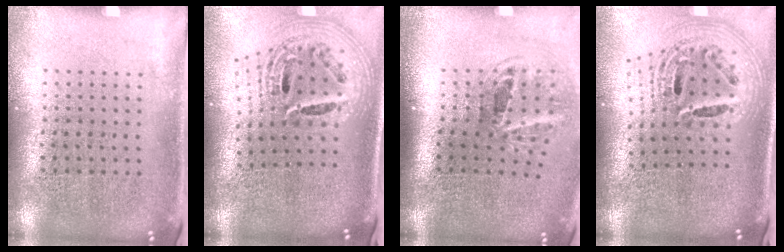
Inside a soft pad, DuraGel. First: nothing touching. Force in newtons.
{"total": 2.8, "press": 1.9, "slide": 2.0}
{"total": 2.0, "press": 1.2, "slide": 1.5}
{"total": 2.7, "press": 1.8, "slide": 1.9}